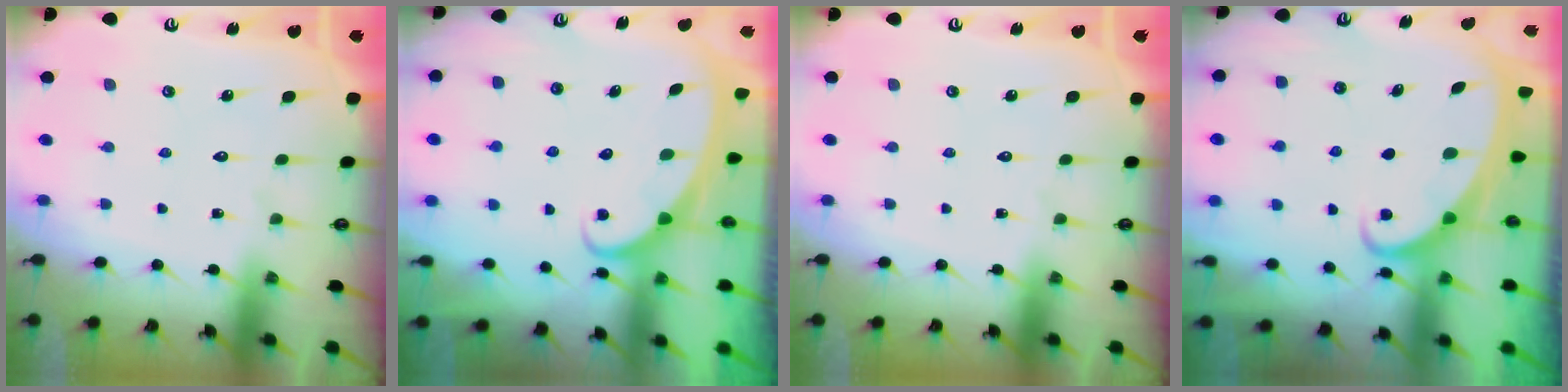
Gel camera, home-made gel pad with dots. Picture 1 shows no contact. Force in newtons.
{"total": 2.5, "press": 2.5, "slide": 0.3}
{"total": 0.0}
{"total": 2.0, "press": 2.0, "slide": 0.3}